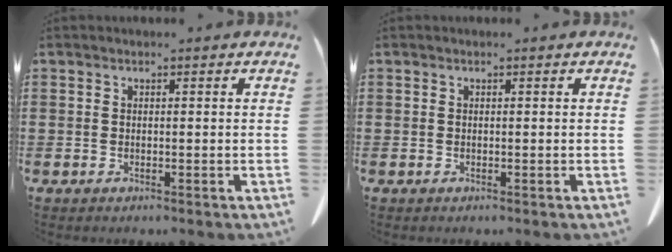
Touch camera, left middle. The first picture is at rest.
{"total": 0.0}